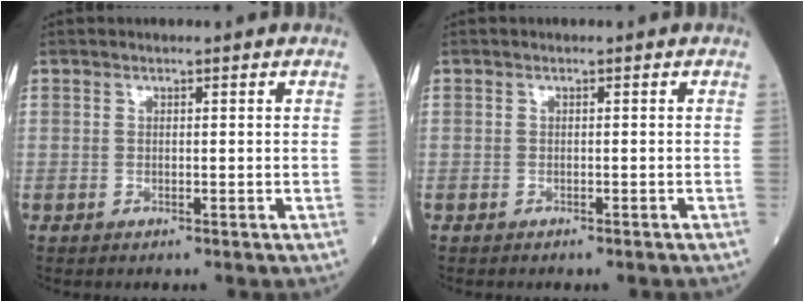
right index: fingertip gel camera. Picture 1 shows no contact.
{"total": 1.2, "force": [-1.1, 0.3, 0.5], "torque": [-0.008, -0.002, -0.015]}